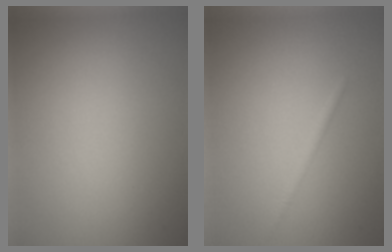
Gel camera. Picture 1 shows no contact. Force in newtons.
{"total": 1.0, "press": 1.0, "slide": 0.0}